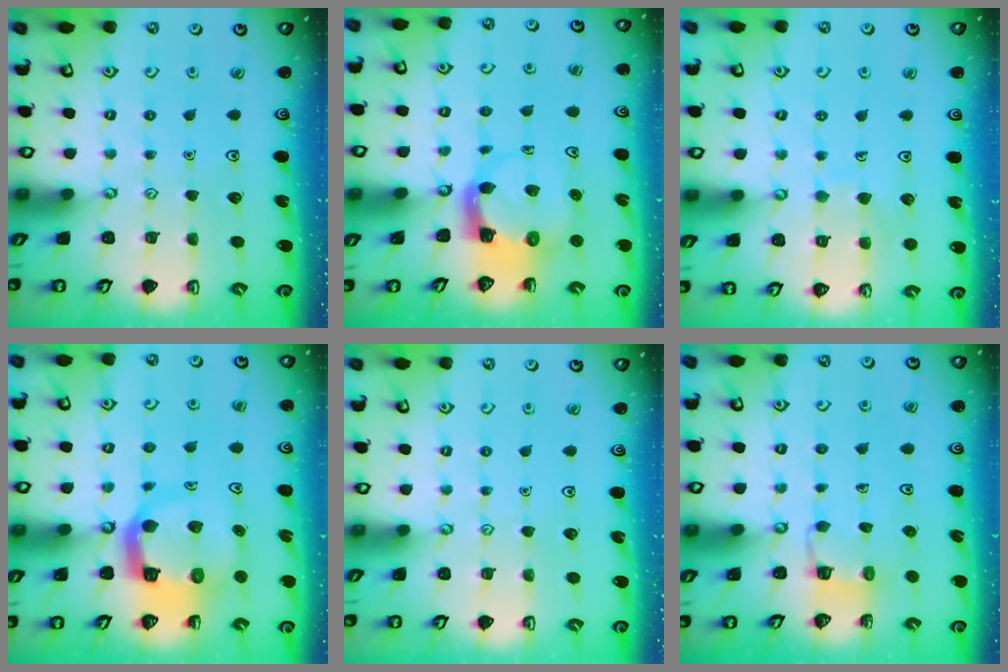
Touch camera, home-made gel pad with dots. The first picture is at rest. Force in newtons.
{"total": 3.9, "press": 3.8, "slide": 0.6}
{"total": 6.0, "press": 6.0, "slide": 0.3}
{"total": 9.7, "press": 9.6, "slide": 1.3}
{"total": 0.0}
{"total": 3.3, "press": 3.3, "slide": 0.3}